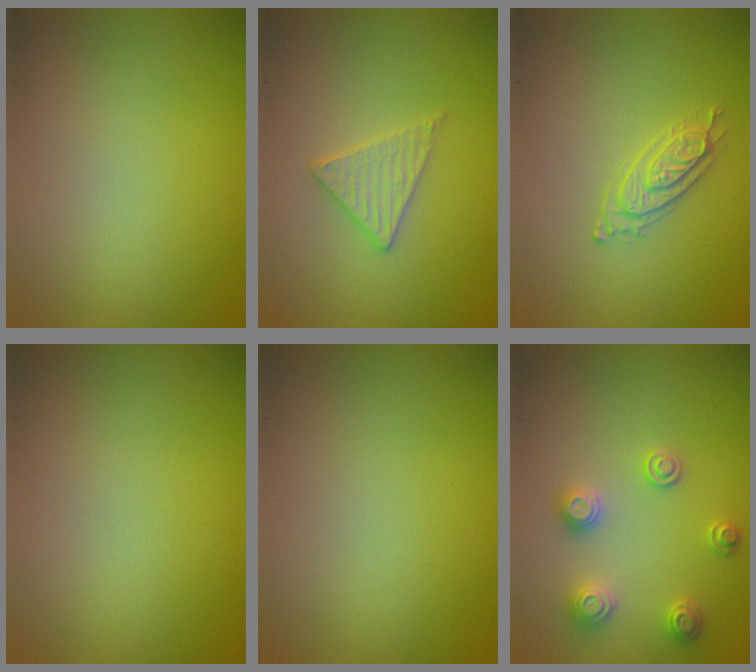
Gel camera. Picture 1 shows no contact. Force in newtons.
{"total": 2.4, "press": 2.4, "slide": 0.3}
{"total": 2.2, "press": 2.1, "slide": 0.6}
{"total": 0.0}
{"total": 0.0}
{"total": 2.6, "press": 2.6, "slide": 0.1}